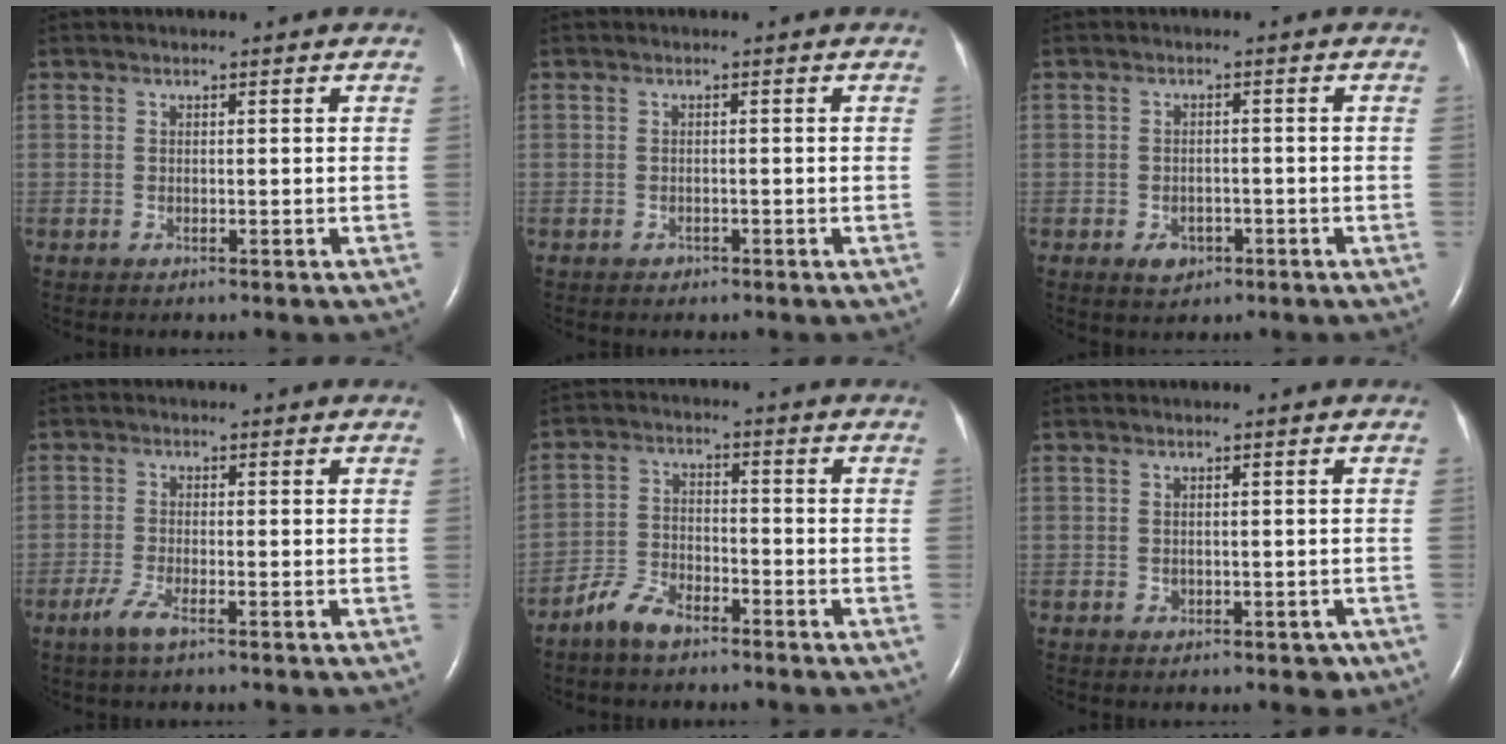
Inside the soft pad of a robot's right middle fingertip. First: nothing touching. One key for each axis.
{"total": 0.6, "fx": -0.4, "fy": 0.4, "fz": 0.0, "tx": -0.001, "ty": 0.002, "tz": -0.008}
{"total": 2.8, "fx": -1.4, "fy": 1.9, "fz": 1.4, "tx": -0.022, "ty": 0.001, "tz": -0.013}
{"total": 3.0, "fx": -1.9, "fy": 0.4, "fz": 2.2, "tx": -0.054, "ty": -0.006, "tz": -0.042}
{"total": 5.3, "fx": -4.4, "fy": 2.0, "fz": 2.4, "tx": -0.049, "ty": -0.002, "tz": -0.086}
{"total": 2.1, "fx": -0.8, "fy": 1.6, "fz": 1.1, "tx": -0.006, "ty": 0.003, "tz": -0.003}